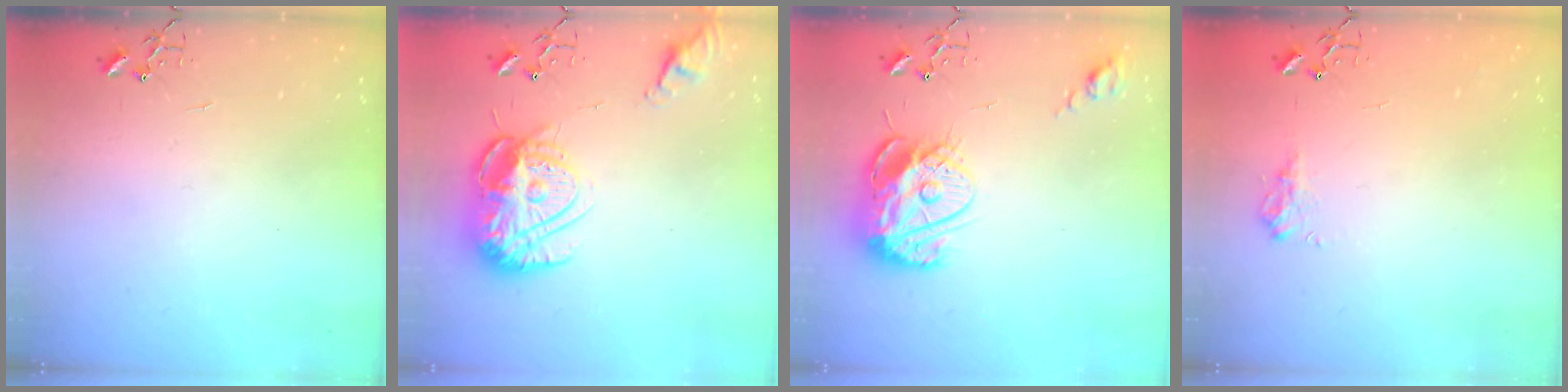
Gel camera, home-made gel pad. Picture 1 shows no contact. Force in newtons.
{"total": 17.2, "press": 17.1, "slide": 1.8}
{"total": 15.6, "press": 15.5, "slide": 1.4}
{"total": 8.9, "press": 8.9, "slide": 0.5}